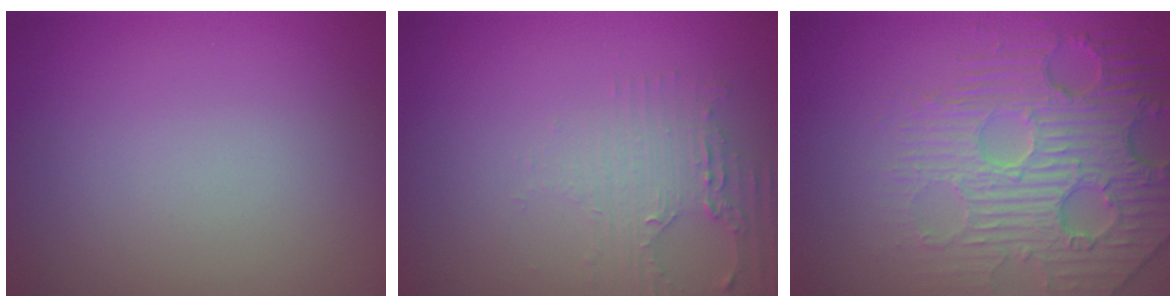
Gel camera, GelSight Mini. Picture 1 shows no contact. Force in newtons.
{"total": 2.4, "press": 2.3, "slide": 0.9}
{"total": 7.3, "press": 5.4, "slide": 5.0}